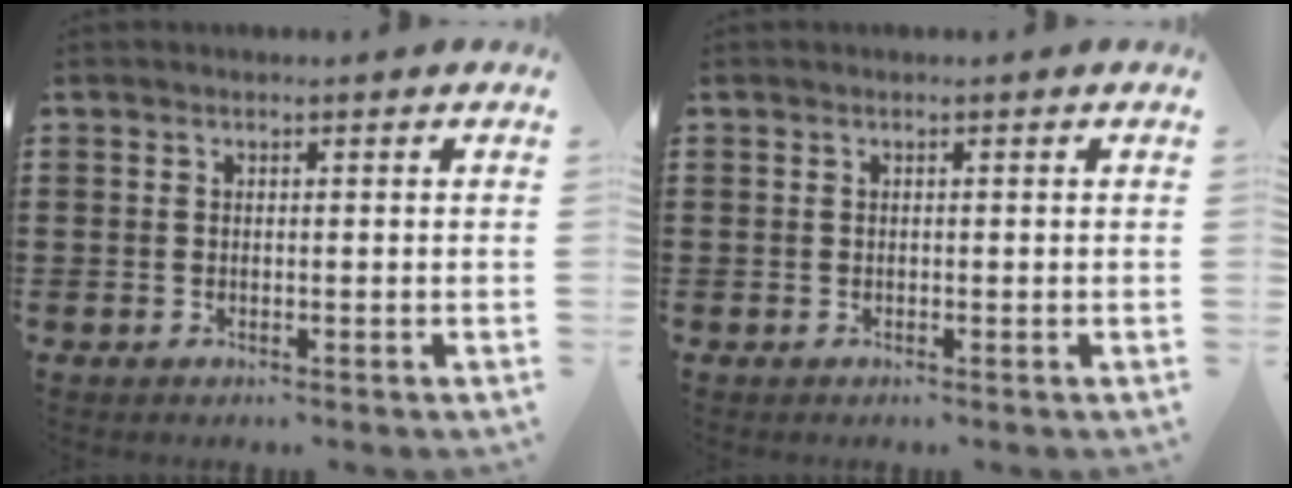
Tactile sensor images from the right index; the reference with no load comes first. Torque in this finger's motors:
{"motor_torque": [-0.22, 0.24, 0.00, 0.00]}